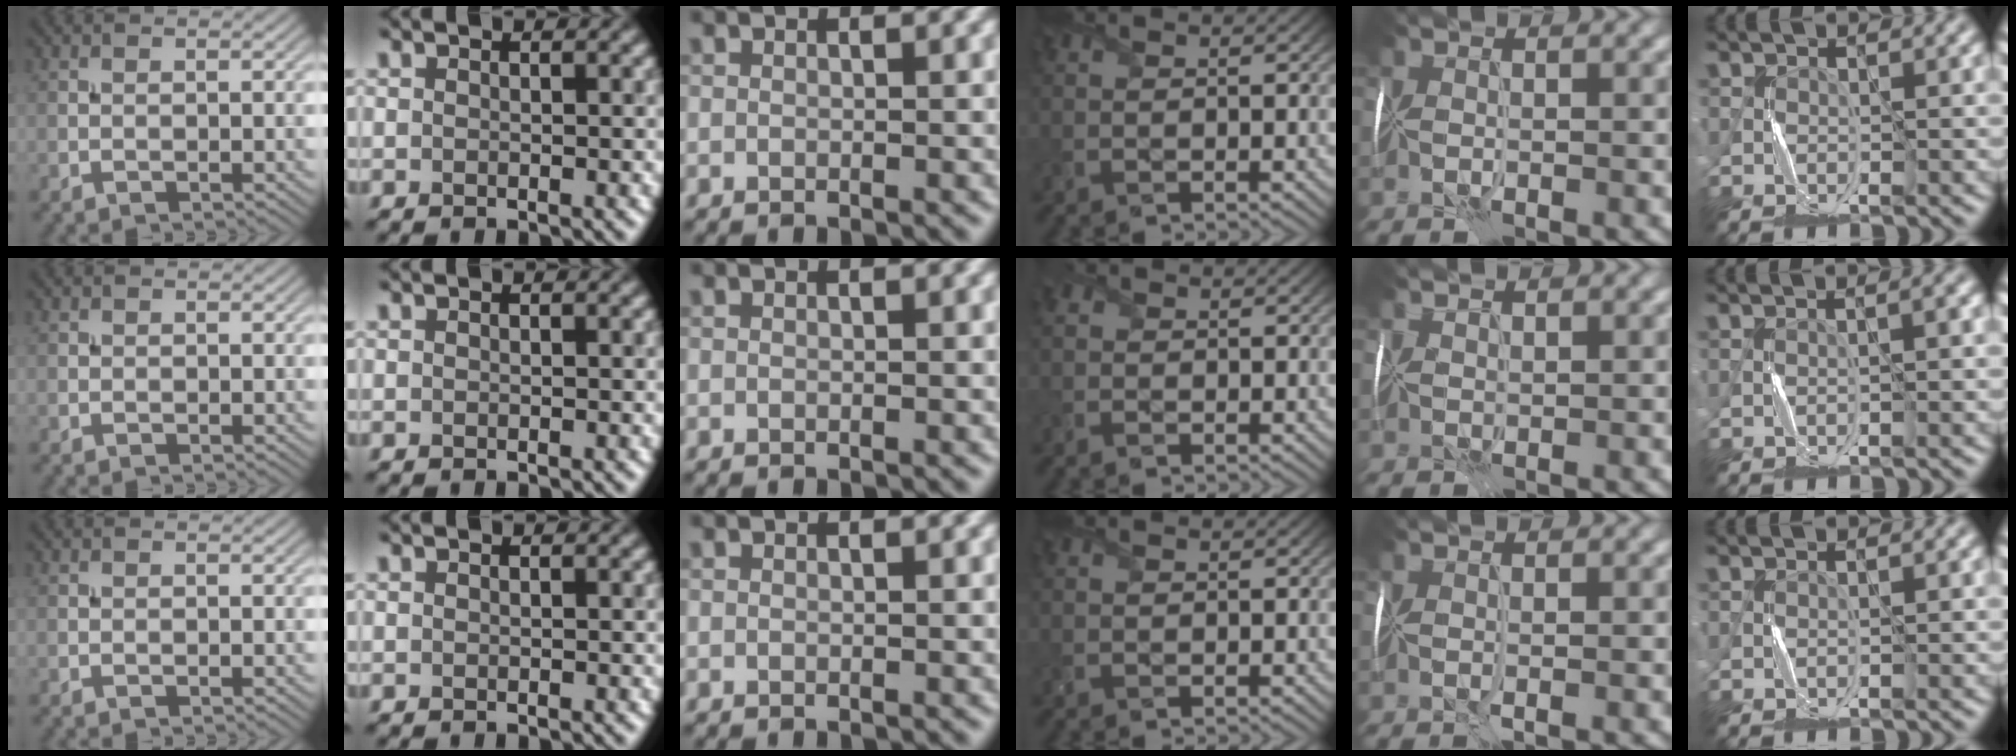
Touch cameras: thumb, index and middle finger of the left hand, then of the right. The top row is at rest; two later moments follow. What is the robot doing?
{"motion": "fold", "object": "handkerchief"}